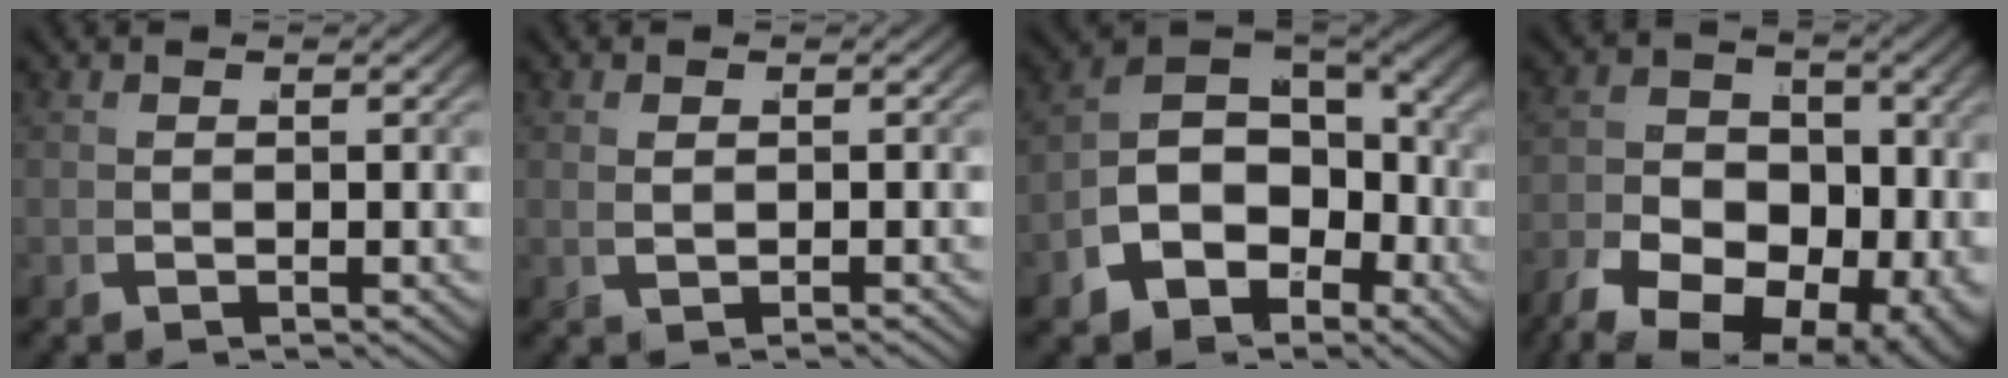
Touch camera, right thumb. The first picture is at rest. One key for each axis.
{"total": 0.5, "fx": 0.2, "fy": 0.1, "fz": 0.4, "tx": -0.016, "ty": 0.000, "tz": 0.010}
{"total": 10.3, "fx": -1.1, "fy": 7.9, "fz": 6.4, "tx": -0.137, "ty": -0.023, "tz": -0.013}
{"total": 13.4, "fx": -4.1, "fy": 9.7, "fz": 8.3, "tx": -0.149, "ty": -0.068, "tz": -0.039}